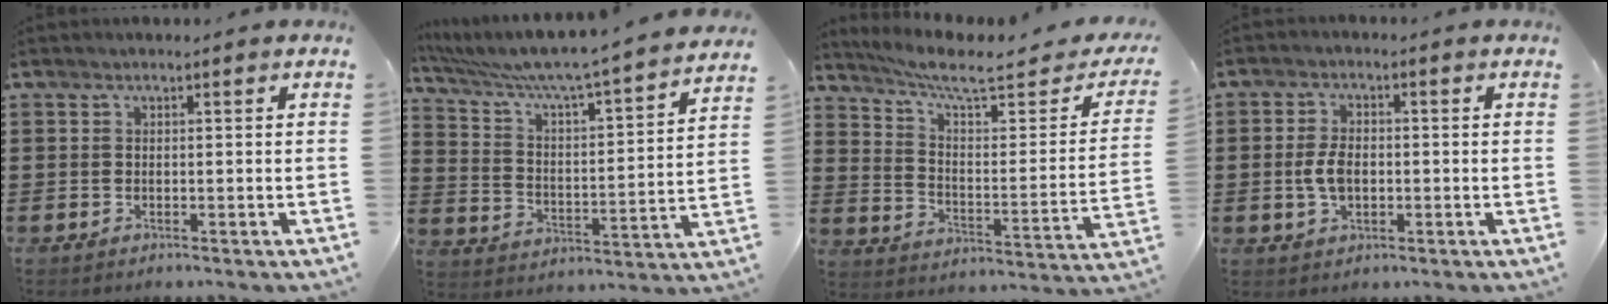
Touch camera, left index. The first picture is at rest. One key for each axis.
{"total": 6.3, "fx": 5.6, "fy": -0.5, "fz": 2.8, "tx": -0.079, "ty": -0.051, "tz": 0.087}
{"total": 8.2, "fx": 6.3, "fy": 1.0, "fz": 5.0, "tx": -0.115, "ty": -0.039, "tz": 0.103}
{"total": 4.6, "fx": -0.4, "fy": 2.6, "fz": 3.8, "tx": -0.092, "ty": -0.001, "tz": -0.014}